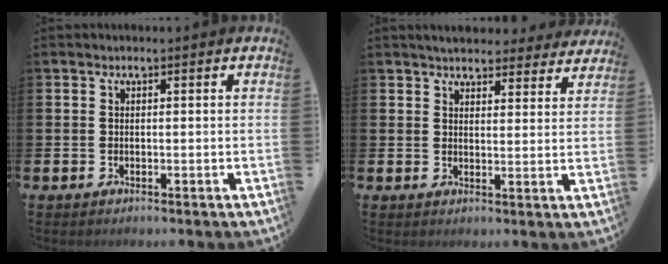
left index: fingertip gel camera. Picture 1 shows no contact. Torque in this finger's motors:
{"motor_torque": [1.12, -1.02, 0.69, 0.11]}